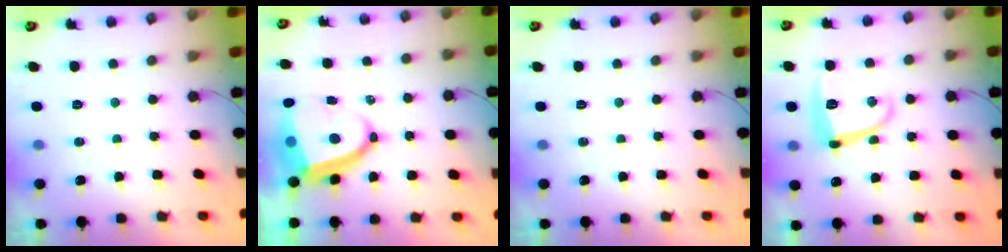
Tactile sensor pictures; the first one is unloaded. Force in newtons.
{"total": 11.2, "press": 11.2, "slide": 1.3}
{"total": 0.0}
{"total": 11.1, "press": 11.1, "slide": 0.8}